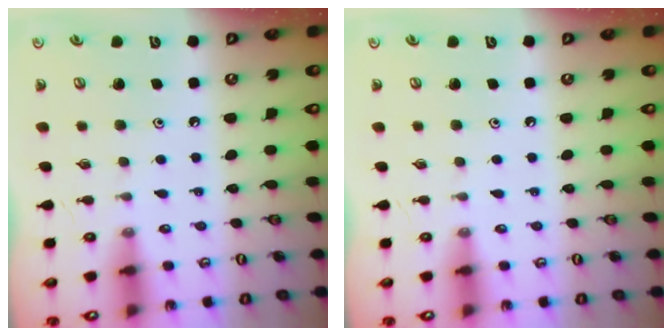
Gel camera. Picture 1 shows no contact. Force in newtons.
{"total": 0.0}